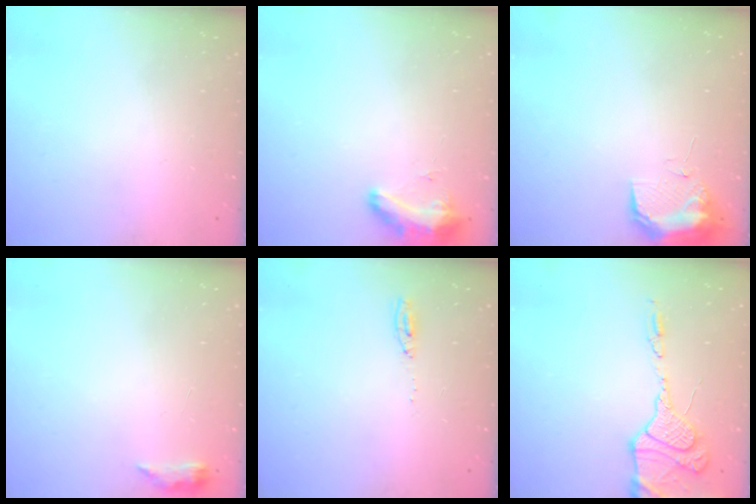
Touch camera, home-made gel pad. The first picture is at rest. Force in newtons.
{"total": 13.8, "press": 10.1, "slide": 9.4}
{"total": 9.6, "press": 9.6, "slide": 1.2}
{"total": 4.6, "press": 4.5, "slide": 0.8}
{"total": 3.7, "press": 3.5, "slide": 1.1}
{"total": 15.6, "press": 15.2, "slide": 3.5}